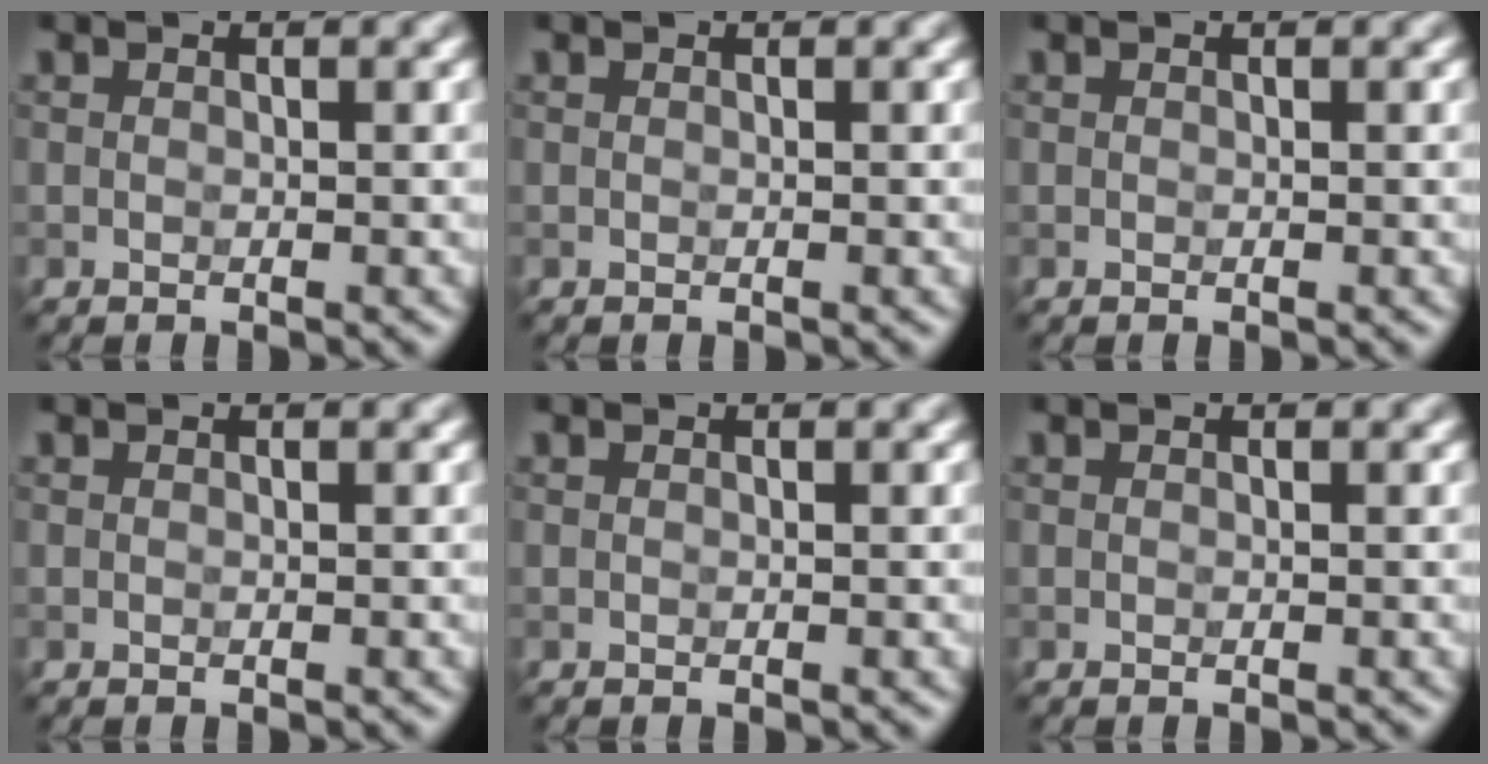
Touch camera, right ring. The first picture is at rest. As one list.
[{"total": 0.0}, {"total": 0.0}, {"total": 0.0}, {"total": 0.0}, {"total": 0.0}]